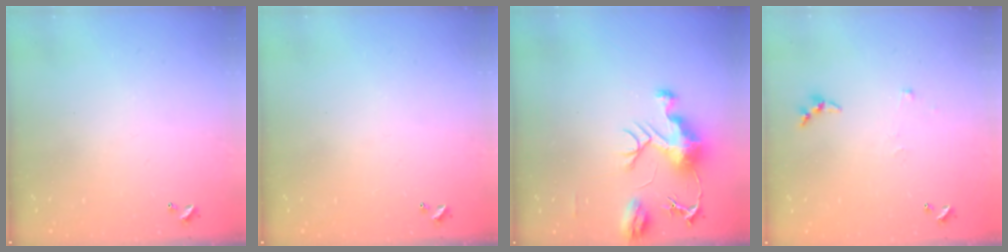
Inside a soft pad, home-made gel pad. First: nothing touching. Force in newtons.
{"total": 0.0}
{"total": 10.2, "press": 10.1, "slide": 1.0}
{"total": 4.1, "press": 4.1, "slide": 0.5}